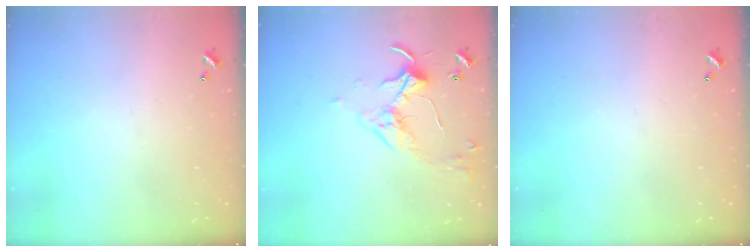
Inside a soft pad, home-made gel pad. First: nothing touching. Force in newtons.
{"total": 3.4, "press": 3.3, "slide": 0.6}
{"total": 0.0}